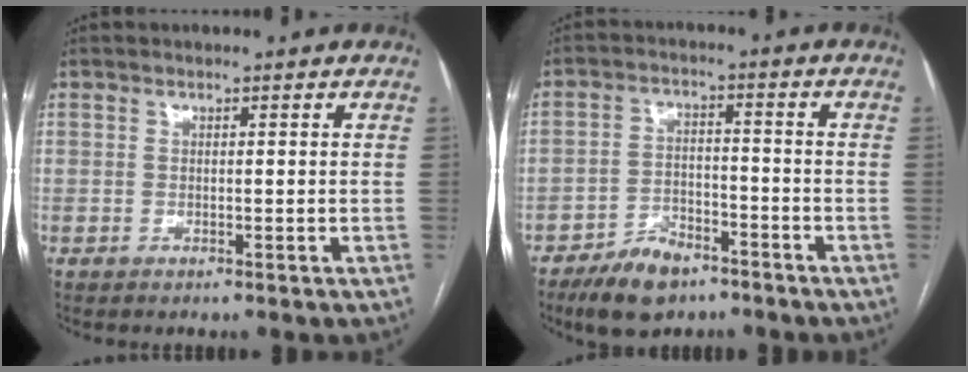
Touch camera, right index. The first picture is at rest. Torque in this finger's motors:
{"motor_torque": [0.60, -0.65, 0.30, 0.05]}